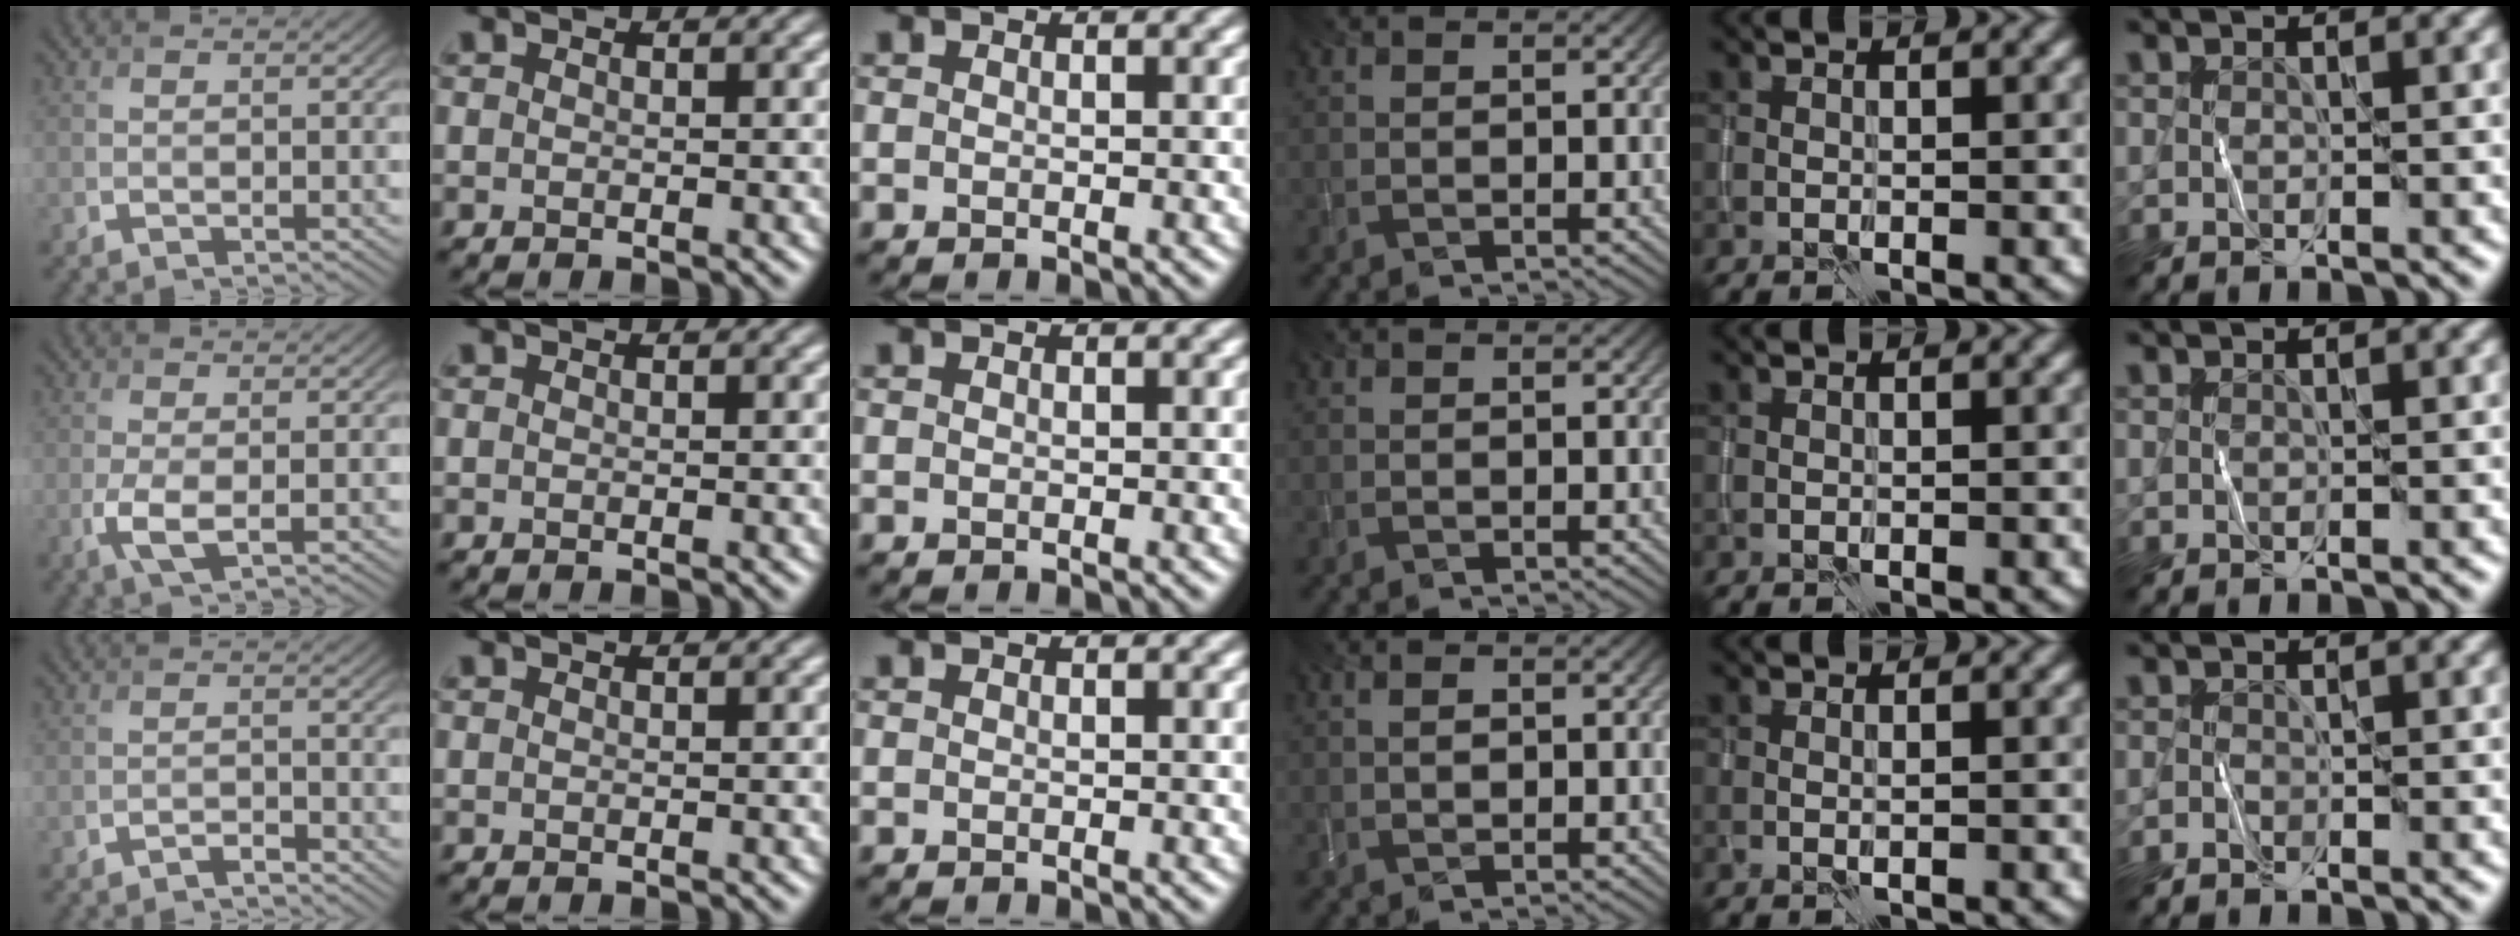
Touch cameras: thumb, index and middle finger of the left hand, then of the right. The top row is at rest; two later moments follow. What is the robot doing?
{"motion": "wipe", "object": "whiteboard"}